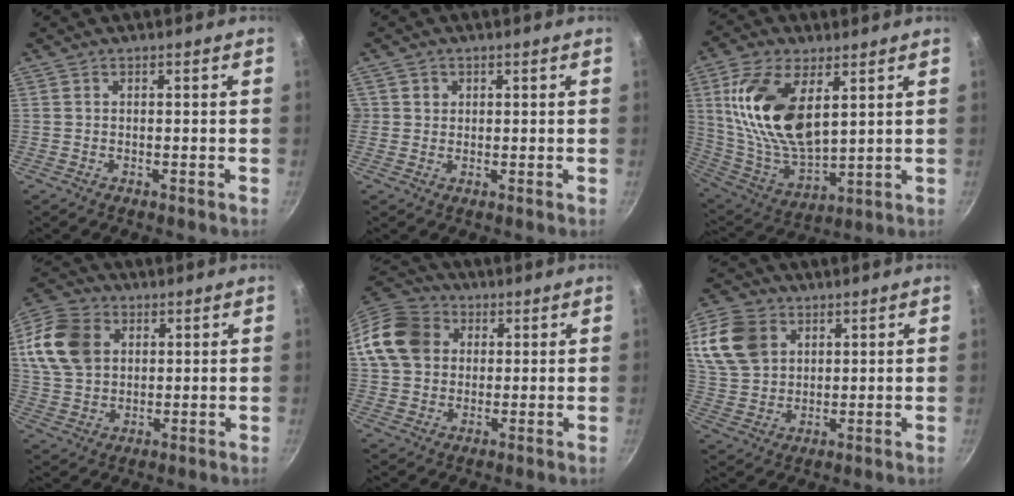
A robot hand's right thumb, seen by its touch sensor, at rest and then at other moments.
{"total": 2.0, "force": [0.5, 1.9, 0.3], "torque": [0.010, 0.003, 0.004]}
{"total": 19.3, "force": [5.8, 9.9, 15.5], "torque": [-0.292, -0.031, 0.122]}
{"total": 13.9, "force": [3.8, 10.5, 8.4], "torque": [-0.146, 0.003, 0.069]}
{"total": 14.5, "force": [3.3, 11.9, 7.6], "torque": [-0.130, 0.023, 0.051]}
{"total": 12.9, "force": [4.9, 9.7, 6.9], "torque": [-0.116, -0.003, 0.099]}